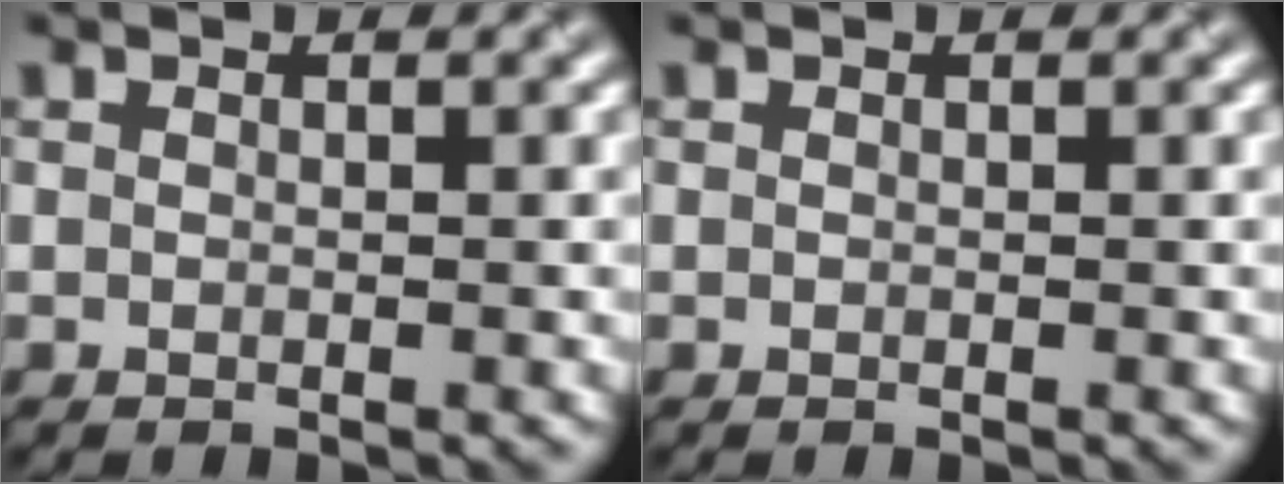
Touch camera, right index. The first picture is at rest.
{"total": 0.0}